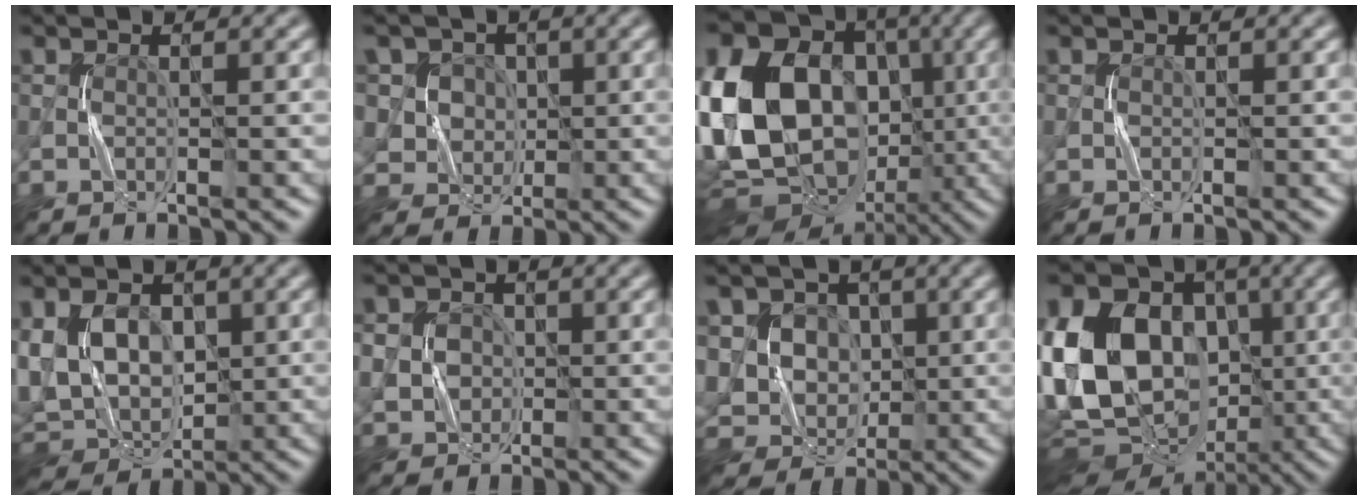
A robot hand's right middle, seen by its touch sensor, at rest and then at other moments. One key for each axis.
{"total": 6.5, "fx": 2.5, "fy": 5.8, "fz": 1.4, "tx": -0.027, "ty": 0.025, "tz": 0.030}
{"total": 21.7, "fx": 0.6, "fy": 17.2, "fz": 13.2, "tx": -0.271, "ty": 0.016, "tz": -0.023}
{"total": 0.0}
{"total": 7.3, "fx": 0.7, "fy": 5.4, "fz": 4.8, "tx": -0.095, "ty": -0.007, "tz": 0.009}
{"total": 3.3, "fx": 0.1, "fy": 3.1, "fz": 1.3, "tx": -0.012, "ty": 0.003, "tz": -0.008}
{"total": 8.0, "fx": 1.3, "fy": 7.3, "fz": 3.1, "tx": -0.051, "ty": 0.029, "tz": 0.003}
{"total": 19.6, "fx": 0.0, "fy": 14.7, "fz": 12.9, "tx": -0.248, "ty": 0.033, "tz": -0.026}